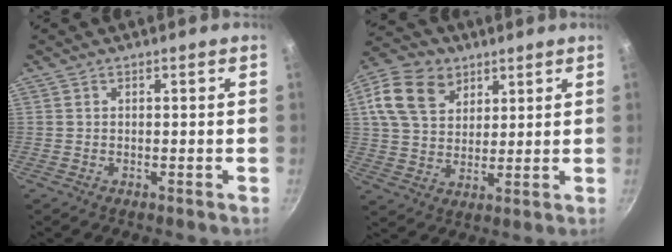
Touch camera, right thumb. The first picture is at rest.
{"total": 14.3, "force": [6.4, 10.3, 7.5], "torque": [-0.128, -0.006, 0.111]}